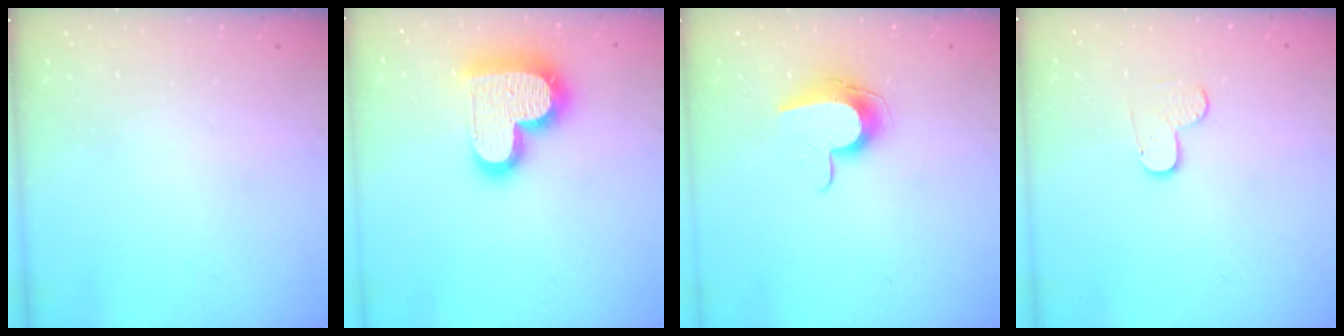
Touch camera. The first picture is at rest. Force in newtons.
{"total": 20.1, "press": 20.1, "slide": 1.5}
{"total": 10.1, "press": 10.1, "slide": 0.6}
{"total": 4.0, "press": 4.0, "slide": 0.2}